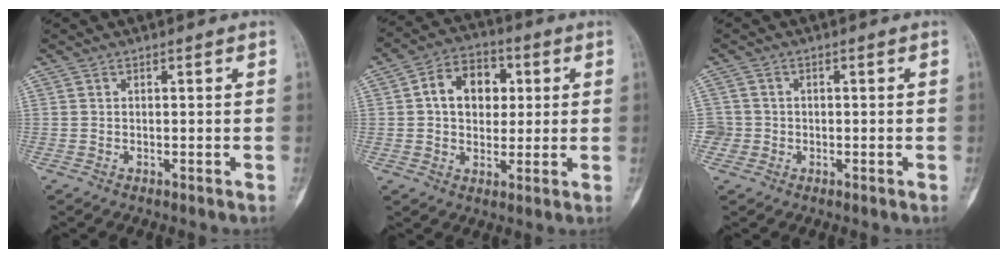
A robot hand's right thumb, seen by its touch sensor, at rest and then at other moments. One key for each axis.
{"total": 10.8, "fx": 2.0, "fy": 7.9, "fz": 7.0, "tx": -0.077, "ty": 0.011, "tz": 0.027}
{"total": 2.8, "fx": -0.4, "fy": 2.8, "fz": -0.1, "tx": 0.022, "ty": 0.009, "tz": -0.011}